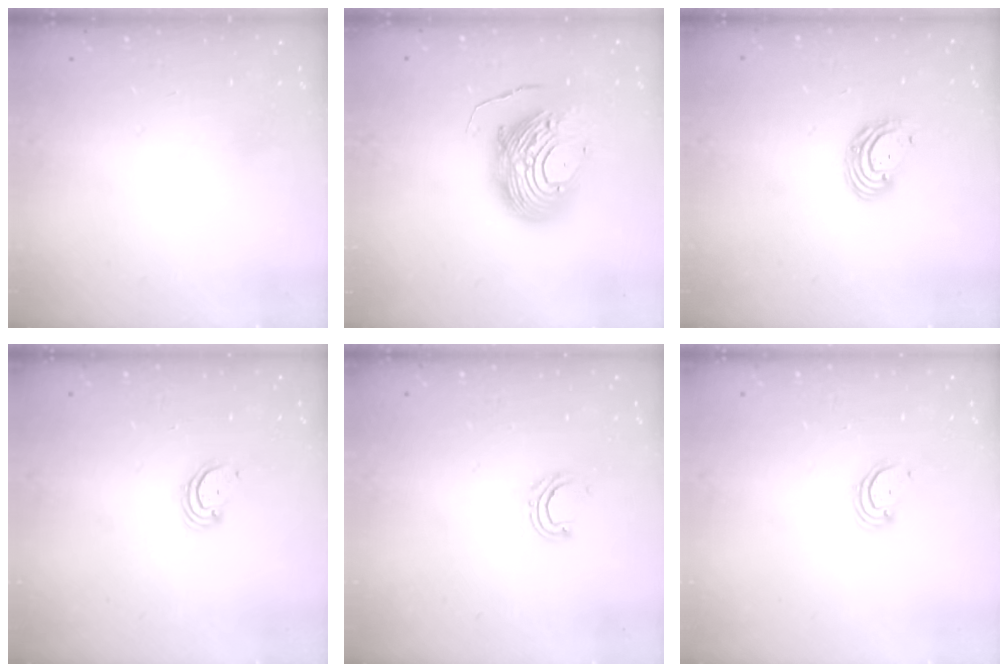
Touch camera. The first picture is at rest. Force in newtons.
{"total": 13.7, "press": 13.7, "slide": 1.3}
{"total": 6.4, "press": 6.3, "slide": 1.2}
{"total": 2.3, "press": 2.3, "slide": 0.2}
{"total": 6.3, "press": 6.2, "slide": 1.0}
{"total": 2.3, "press": 2.3, "slide": 0.2}